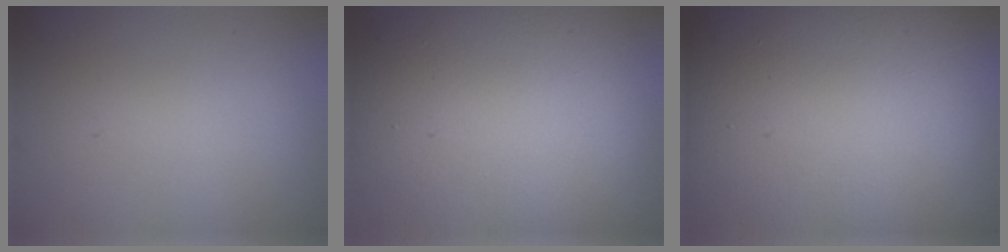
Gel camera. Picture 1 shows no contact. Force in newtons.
{"total": 15.8, "press": 15.8, "slide": 0.6}
{"total": 20.7, "press": 20.7, "slide": 0.9}